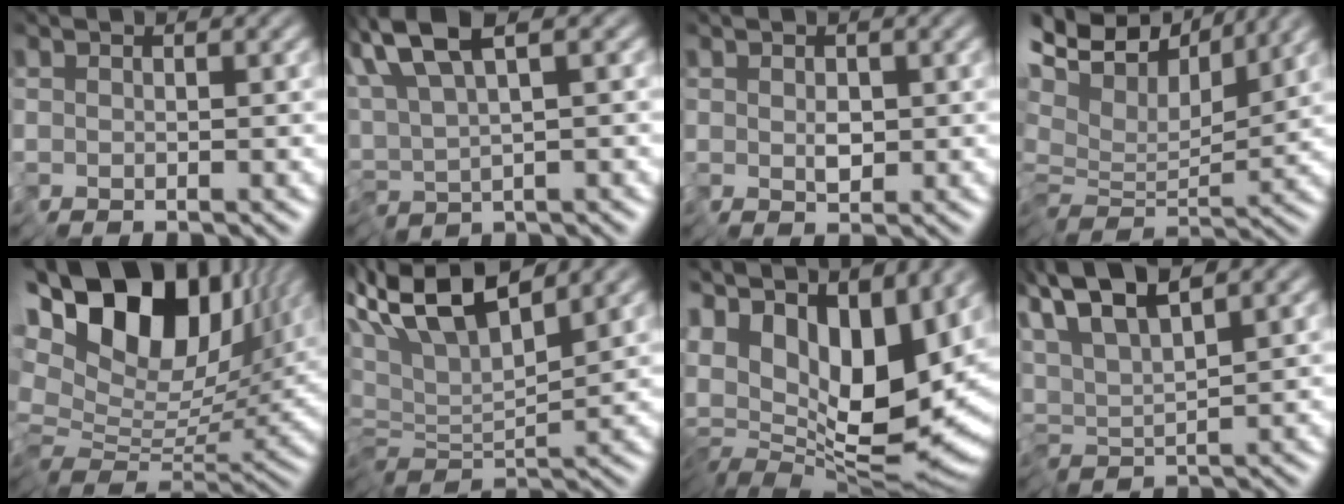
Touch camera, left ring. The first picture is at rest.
{"total": 6.9, "force": [4.1, 1.9, 5.2], "torque": [-0.131, 0.017, 0.078]}
{"total": 1.4, "force": [0.4, 0.8, 1.1], "torque": [-0.025, -0.004, 0.010]}
{"total": 9.2, "force": [6.3, 2.7, 6.2], "torque": [-0.153, 0.037, 0.108]}
{"total": 15.6, "force": [7.0, 8.6, 10.9], "torque": [-0.228, 0.035, 0.119]}
{"total": 8.3, "force": [5.3, 1.6, 6.2], "torque": [-0.132, 0.017, 0.094]}
{"total": 12.0, "force": [3.8, 6.0, 9.7], "torque": [-0.201, 0.002, 0.072]}
{"total": 8.0, "force": [5.9, 1.3, 5.3], "torque": [-0.127, 0.026, 0.110]}